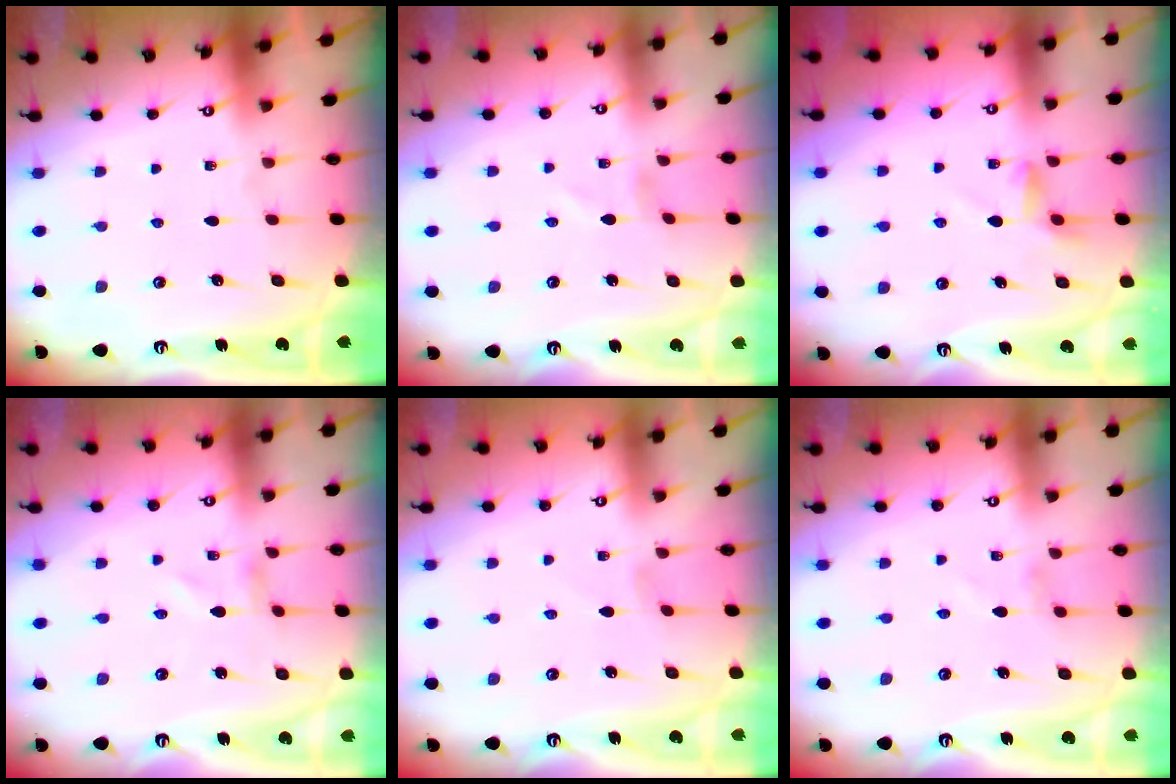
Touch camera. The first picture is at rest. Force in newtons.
{"total": 0.0}
{"total": 2.5, "press": 2.4, "slide": 0.3}
{"total": 1.0, "press": 1.0, "slide": 0.0}
{"total": 0.0}
{"total": 0.0}